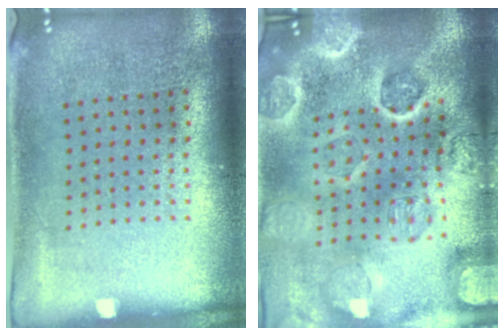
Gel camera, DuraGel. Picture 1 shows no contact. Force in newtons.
{"total": 4.3, "press": 3.9, "slide": 1.6}